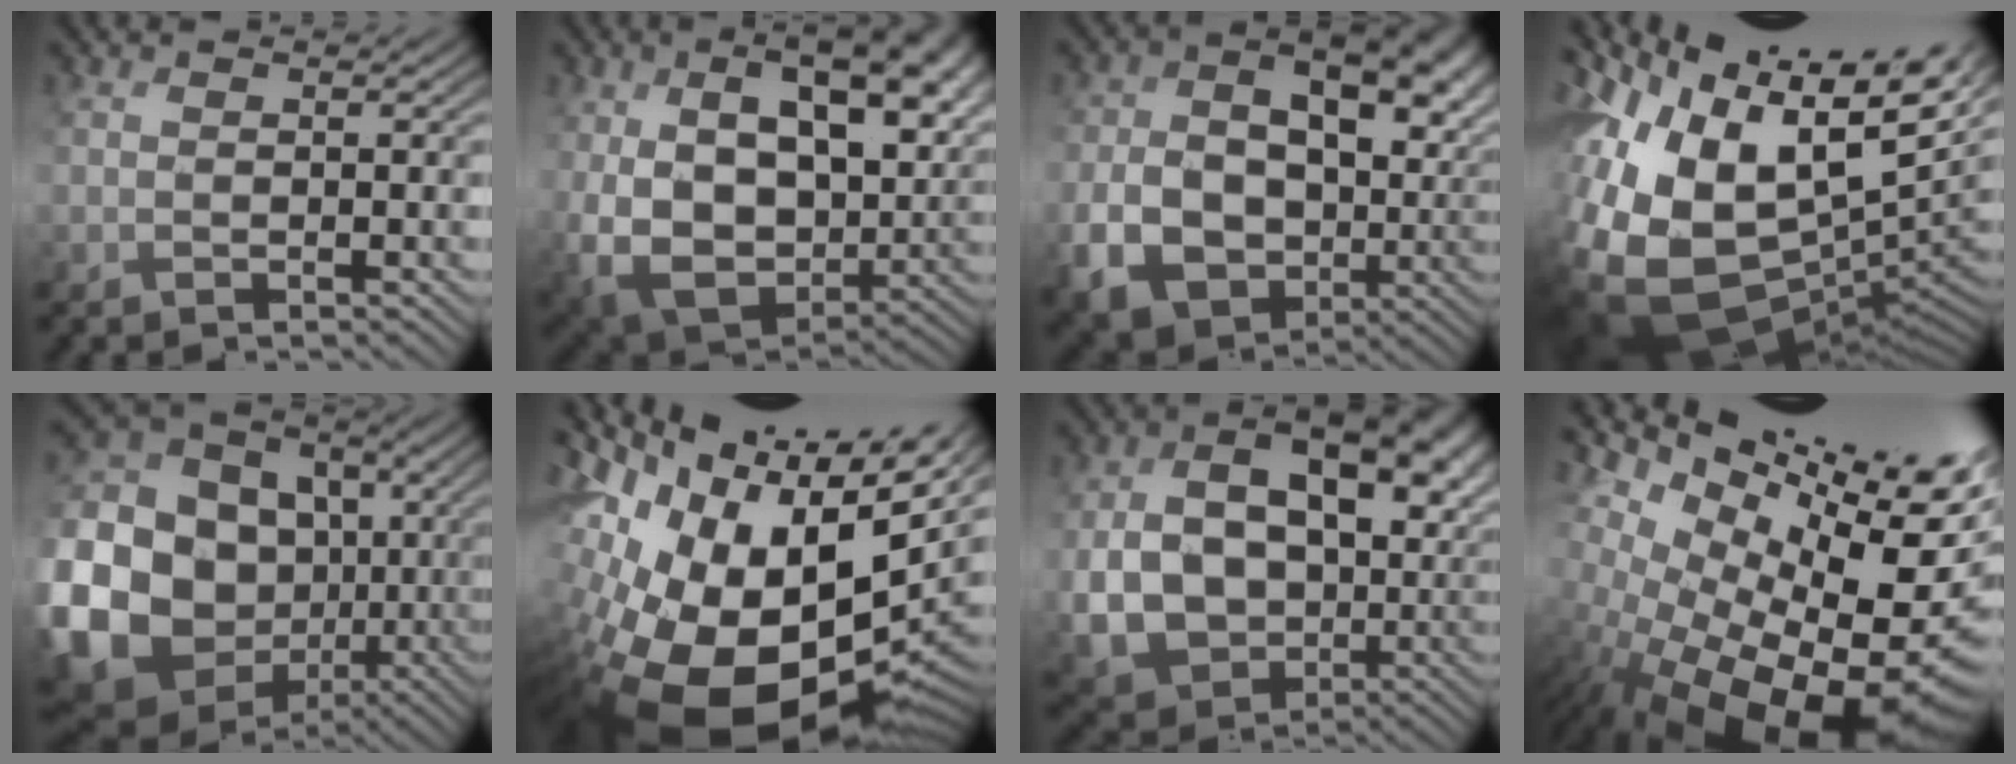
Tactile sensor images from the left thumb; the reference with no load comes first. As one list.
[{"total": 18.8, "force": [3.7, 12.1, 13.9], "torque": [-0.235, -0.019, 0.086]}, {"total": 15.8, "force": [0.2, 11.7, 10.5], "torque": [-0.179, -0.023, 0.027]}, {"total": 20.1, "force": [0.5, 11.9, 16.2], "torque": [-0.317, -0.036, 0.049]}, {"total": 25.6, "force": [-3.4, 22.6, 11.6], "torque": [-0.341, -0.043, -0.067]}, {"total": 21.7, "force": [-2.9, 14.7, 15.7], "torque": [-0.293, -0.048, -0.004]}, {"total": 15.8, "force": [1.9, 11.5, 10.7], "torque": [-0.187, -0.010, 0.055]}, {"total": 18.8, "force": [-2.7, 11.7, 14.5], "torque": [-0.211, -0.011, -0.002]}]